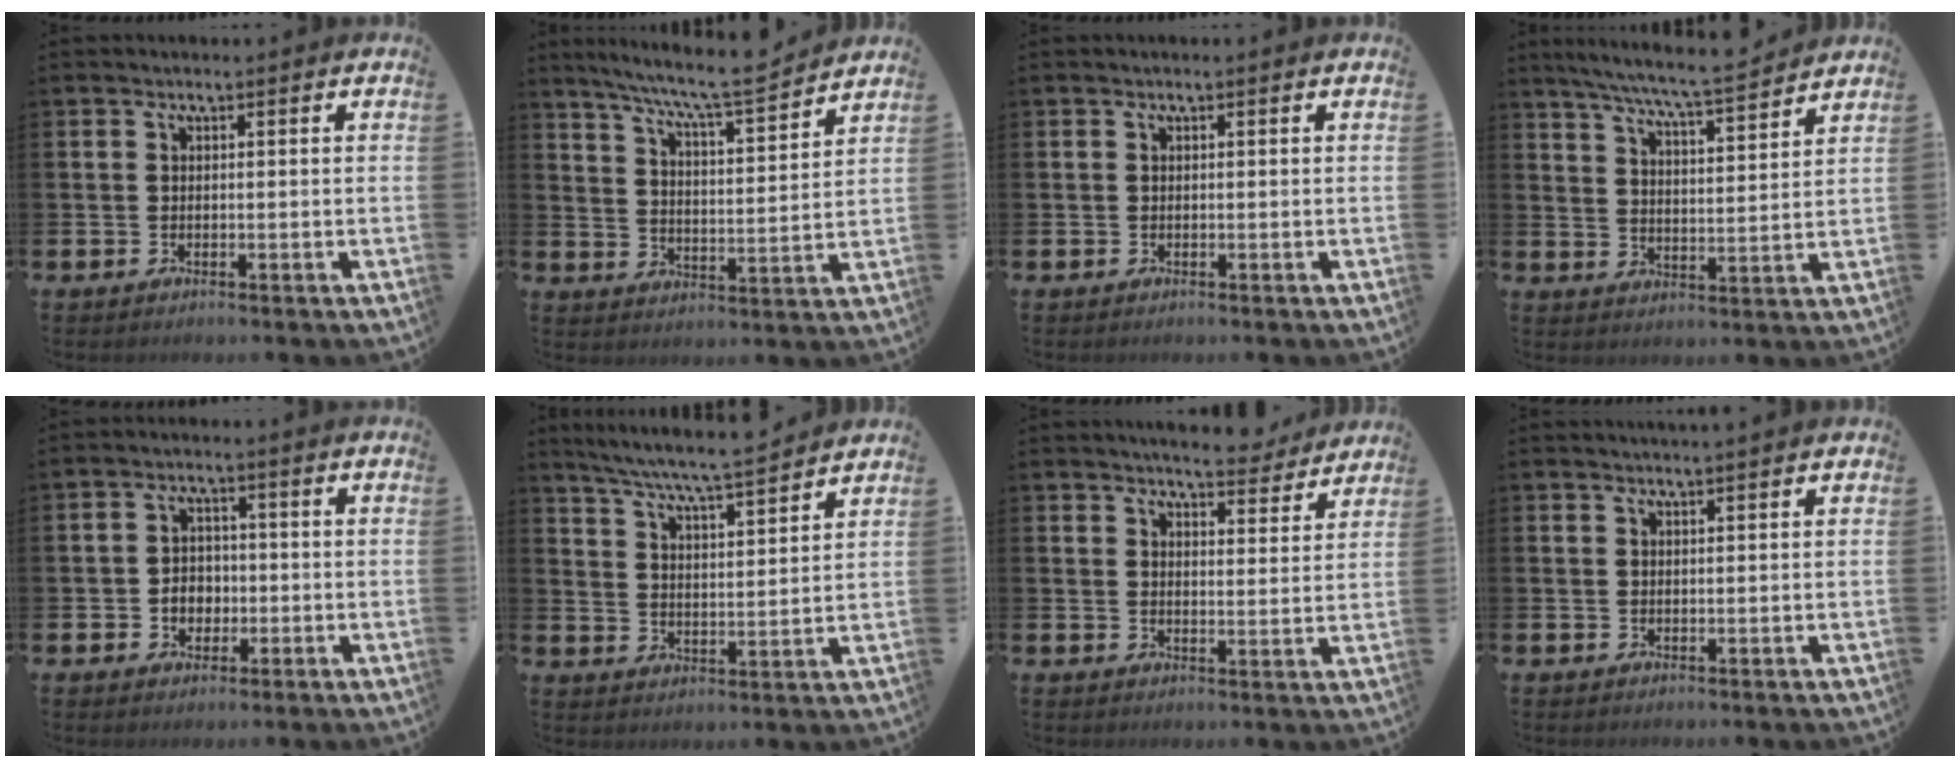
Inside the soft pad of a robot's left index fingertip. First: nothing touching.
{"total": 8.3, "force": [7.8, 0.1, 2.8], "torque": [-0.076, -0.055, 0.133]}
{"total": 0.0}
{"total": 7.5, "force": [7.0, -0.3, 2.5], "torque": [-0.065, -0.046, 0.121]}
{"total": 3.1, "force": [-0.8, 2.6, 1.5], "torque": [-0.018, 0.000, -0.022]}
{"total": 6.8, "force": [6.5, -0.3, 2.0], "torque": [-0.065, -0.047, 0.112]}
{"total": 5.6, "force": [5.5, 0.8, 1.0], "torque": [-0.024, -0.032, 0.097]}
{"total": 1.0, "force": [1.0, -0.2, 0.2], "torque": [0.002, -0.003, 0.018]}